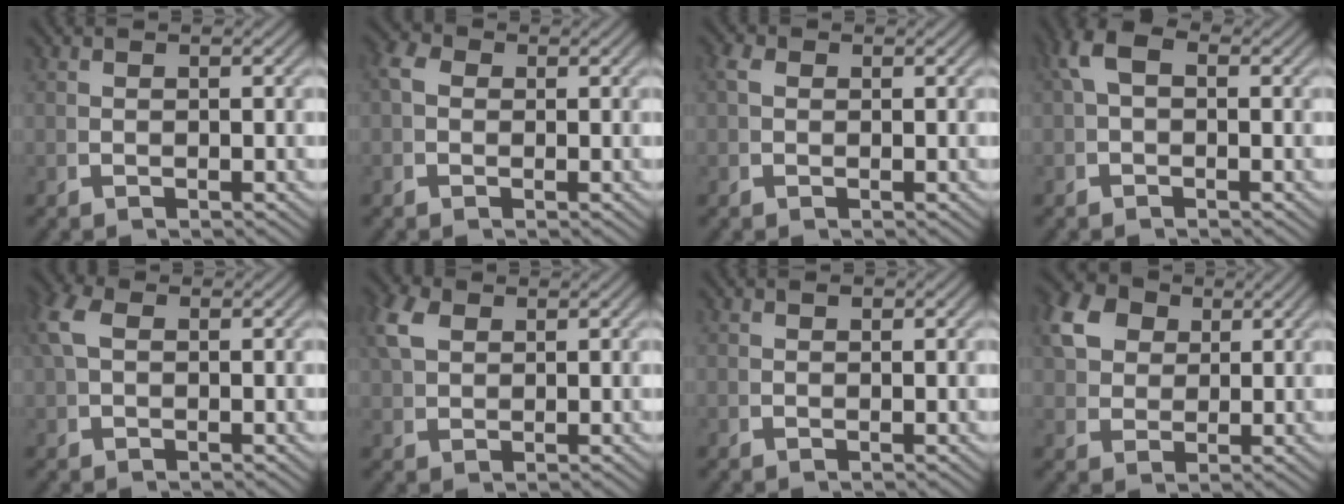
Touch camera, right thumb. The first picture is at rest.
{"total": 2.3, "force": [0.5, 1.9, 1.2], "torque": [-0.024, -0.002, 0.003]}
{"total": 1.2, "force": [0.4, 0.9, 0.6], "torque": [-0.016, -0.006, 0.011]}
{"total": 2.3, "force": [0.6, 1.3, 1.8], "torque": [-0.037, 0.004, 0.010]}
{"total": 2.1, "force": [0.8, 1.2, 1.4], "torque": [-0.045, -0.004, 0.021]}
{"total": 3.1, "force": [2.2, 1.5, 1.6], "torque": [-0.034, 0.006, 0.048]}
{"total": 0.6, "force": [0.4, 0.4, 0.2], "torque": [0.000, 0.000, 0.007]}
{"total": 7.2, "force": [3.2, 5.4, 3.5], "torque": [-0.082, -0.003, 0.062]}